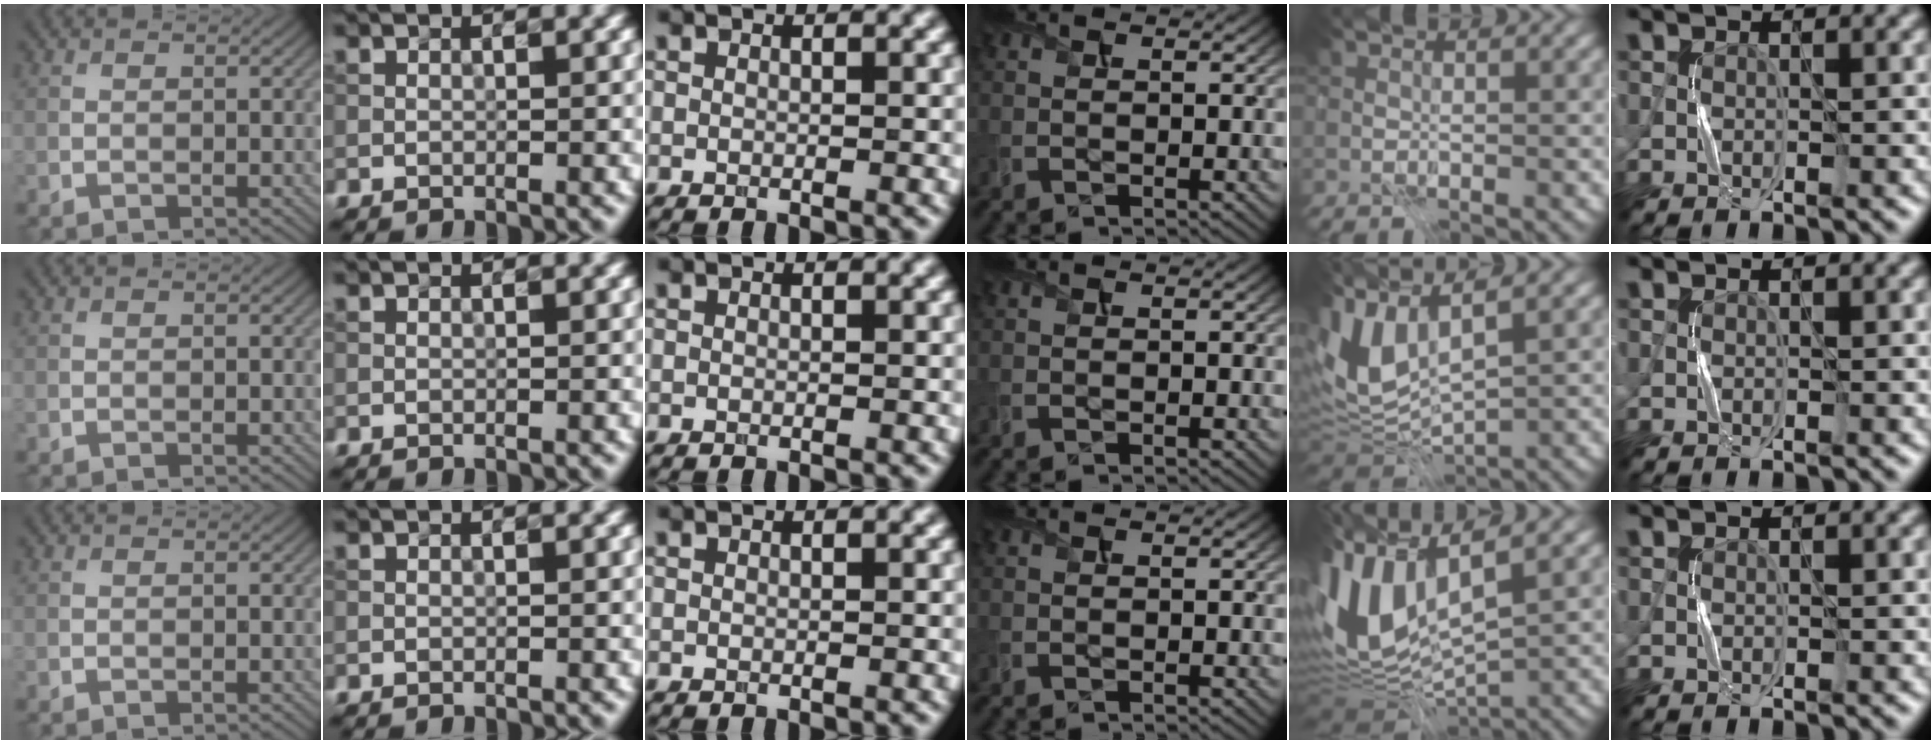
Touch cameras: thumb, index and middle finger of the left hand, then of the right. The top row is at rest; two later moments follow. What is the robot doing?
{"motion": "press", "object": "sticky note"}